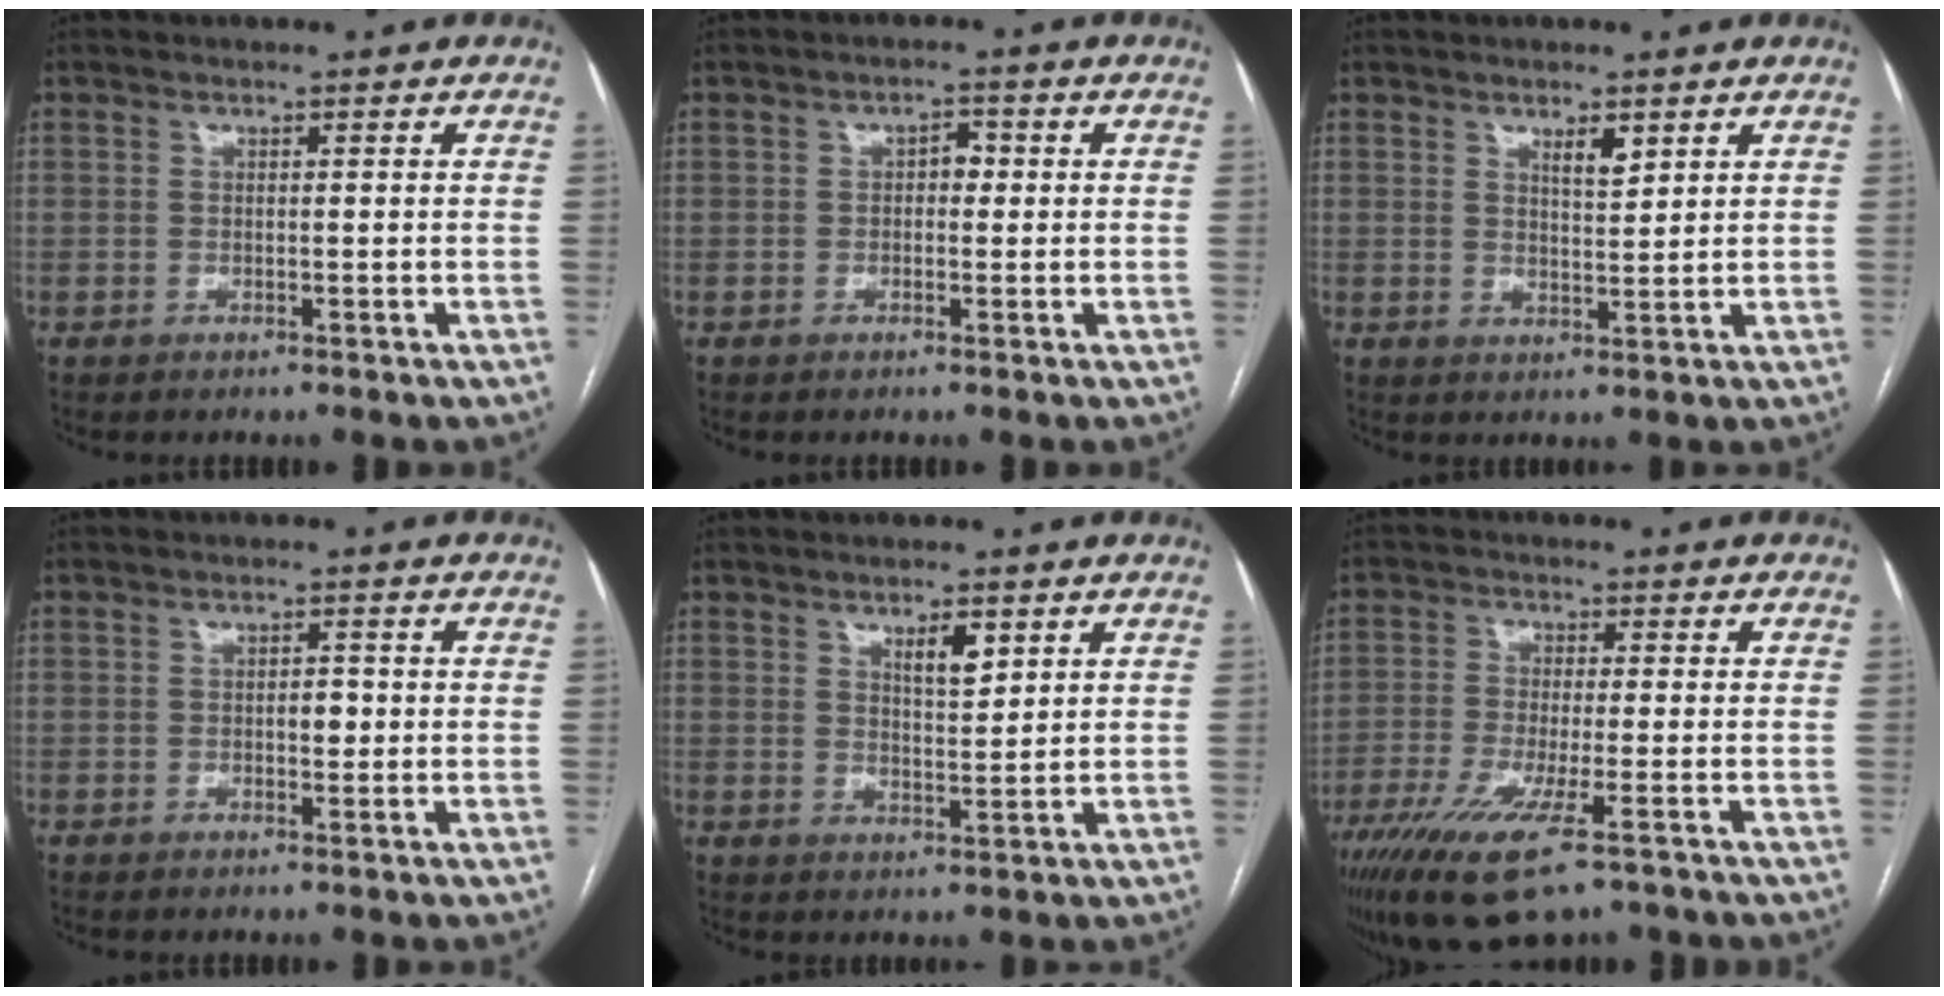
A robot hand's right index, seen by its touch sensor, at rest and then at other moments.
{"total": 2.2, "force": [0.1, 1.4, 1.7], "torque": [-0.021, 0.013, -0.001]}
{"total": 2.9, "force": [1.8, 0.8, 2.1], "torque": [-0.039, -0.004, 0.033]}
{"total": 2.1, "force": [-0.2, 1.0, 1.8], "torque": [-0.025, 0.003, -0.002]}
{"total": 3.9, "force": [2.1, 1.2, 3.1], "torque": [-0.052, -0.003, 0.038]}
{"total": 13.2, "force": [-8.0, 2.7, 10.1], "torque": [-0.200, -0.040, -0.139]}